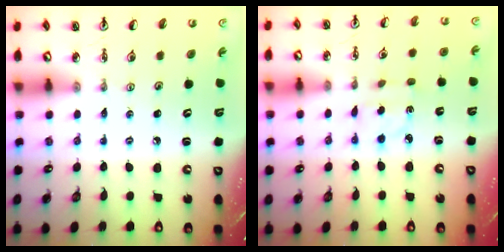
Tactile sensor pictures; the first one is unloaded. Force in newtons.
{"total": 2.9, "press": 2.8, "slide": 0.8}